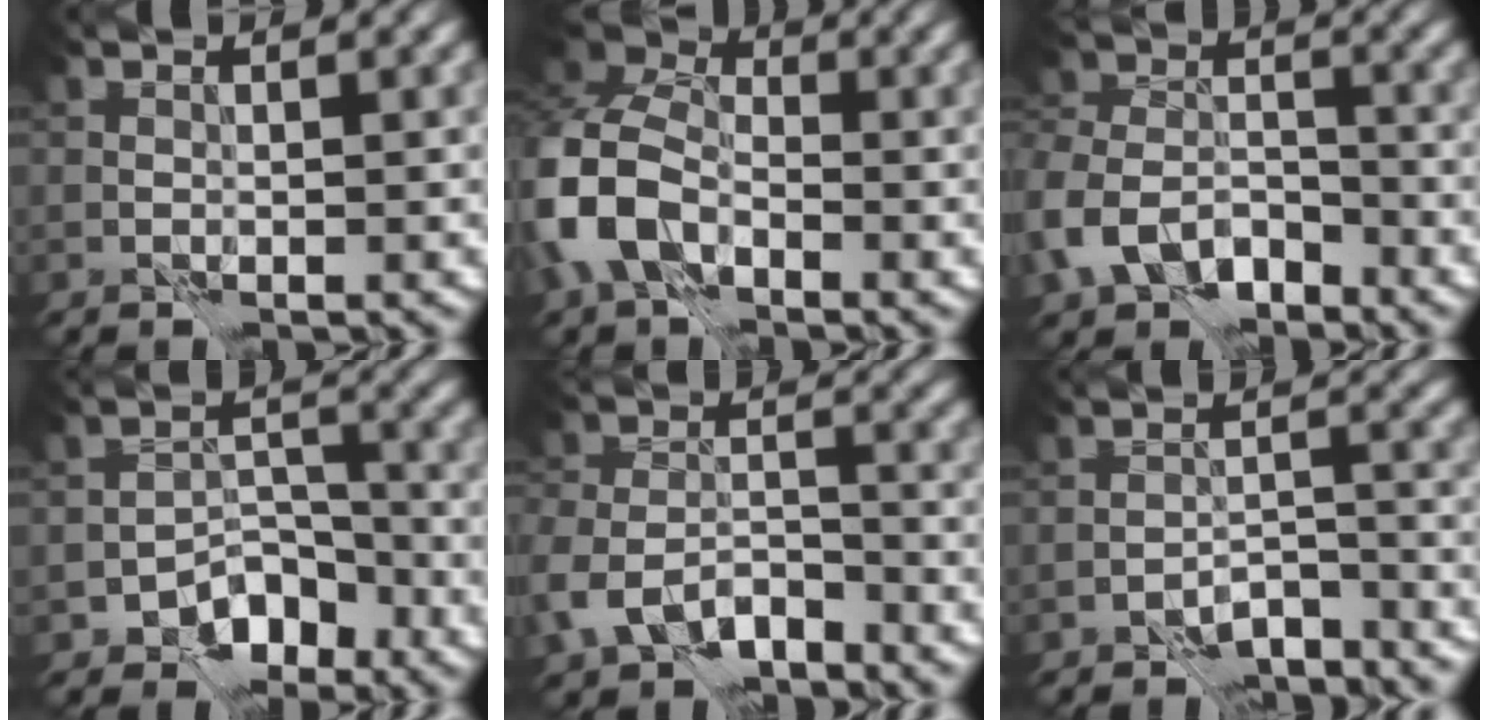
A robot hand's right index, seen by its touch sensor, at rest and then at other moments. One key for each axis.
{"total": 9.4, "fx": -3.6, "fy": 6.3, "fz": 6.0, "tx": -0.162, "ty": -0.009, "tz": -0.084}
{"total": 6.2, "fx": -3.5, "fy": 4.2, "fz": 2.9, "tx": -0.054, "ty": -0.005, "tz": -0.077}
{"total": 4.8, "fx": -3.1, "fy": 3.0, "fz": 2.2, "tx": -0.022, "ty": 0.004, "tz": -0.054}
{"total": 6.6, "fx": -4.2, "fy": 3.8, "fz": 3.5, "tx": -0.067, "ty": -0.007, "tz": -0.082}
{"total": 6.2, "fx": -5.2, "fy": 2.0, "fz": 2.7, "tx": -0.035, "ty": 0.001, "tz": -0.079}